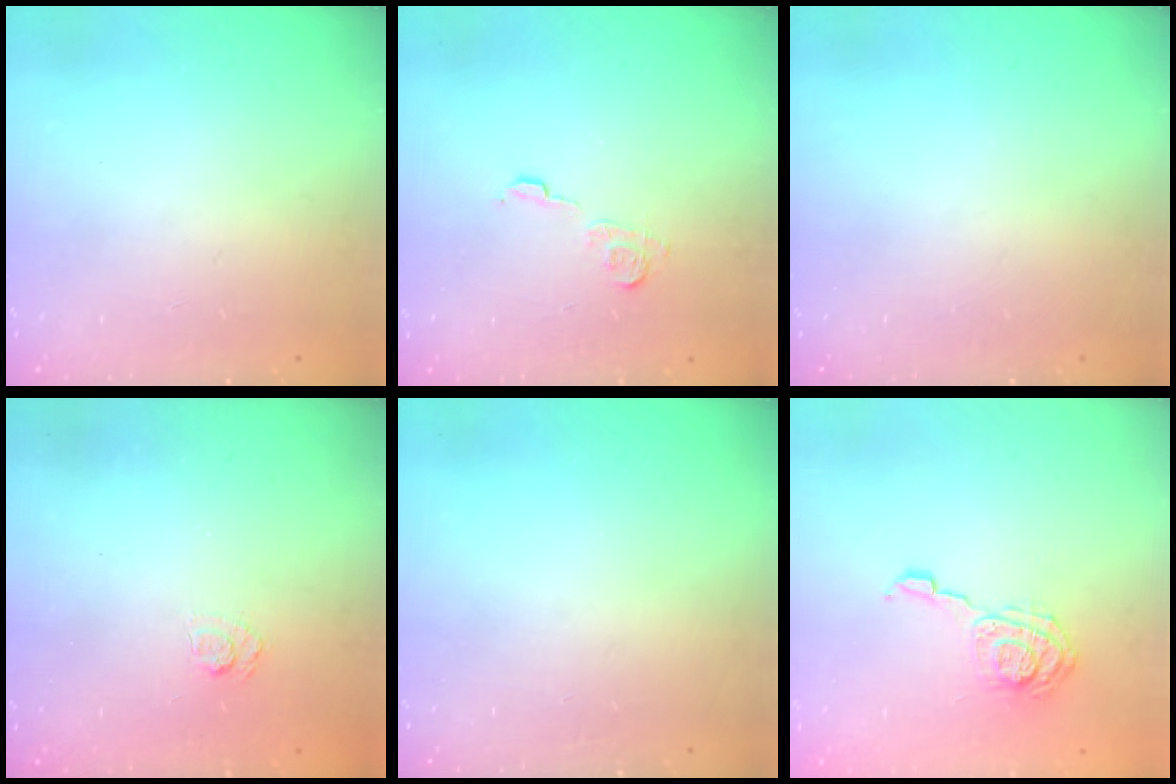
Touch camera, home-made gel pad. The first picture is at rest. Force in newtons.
{"total": 6.8, "press": 6.8, "slide": 0.5}
{"total": 0.0}
{"total": 2.5, "press": 2.1, "slide": 1.4}
{"total": 0.0}
{"total": 9.1, "press": 9.1, "slide": 0.2}